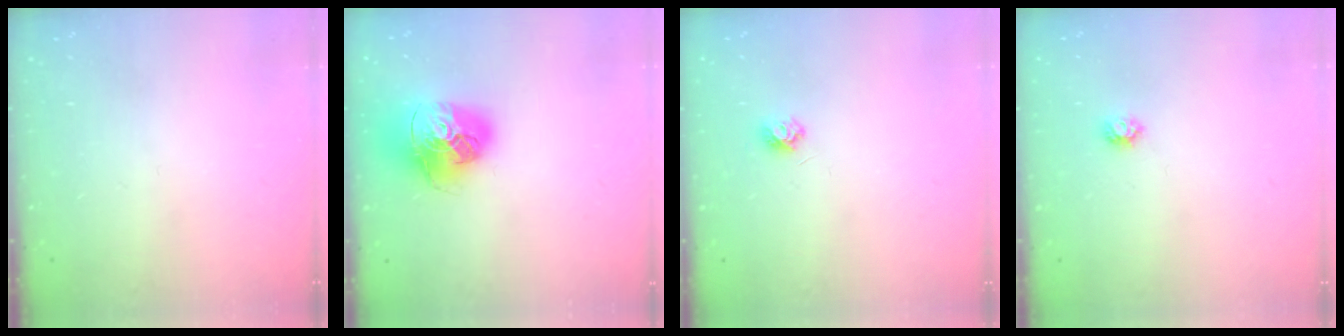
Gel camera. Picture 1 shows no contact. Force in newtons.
{"total": 17.6, "press": 17.5, "slide": 2.0}
{"total": 4.4, "press": 4.3, "slide": 0.5}
{"total": 4.4, "press": 4.4, "slide": 0.7}